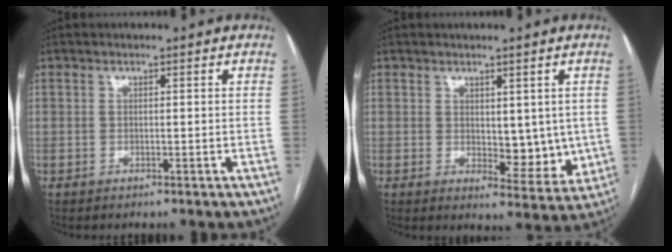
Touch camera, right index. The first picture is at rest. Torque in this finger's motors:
{"motor_torque": [0.81, 0.94, 0.05, 0.04]}